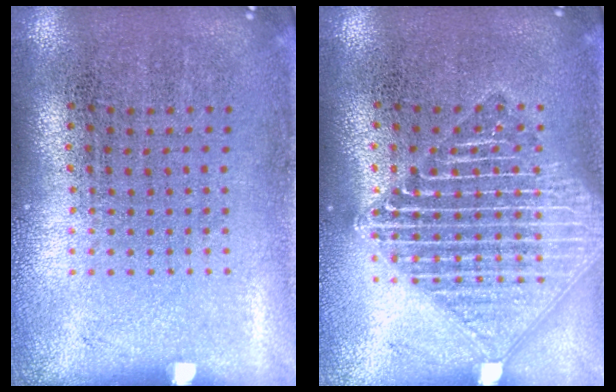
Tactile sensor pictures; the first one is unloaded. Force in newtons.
{"total": 3.2, "press": 3.1, "slide": 0.3}